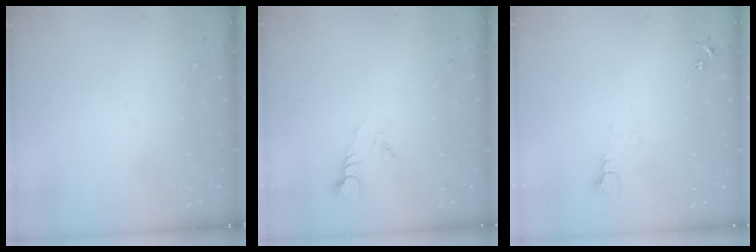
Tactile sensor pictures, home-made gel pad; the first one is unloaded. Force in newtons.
{"total": 3.8, "press": 3.8, "slide": 0.3}
{"total": 4.5, "press": 4.5, "slide": 0.3}